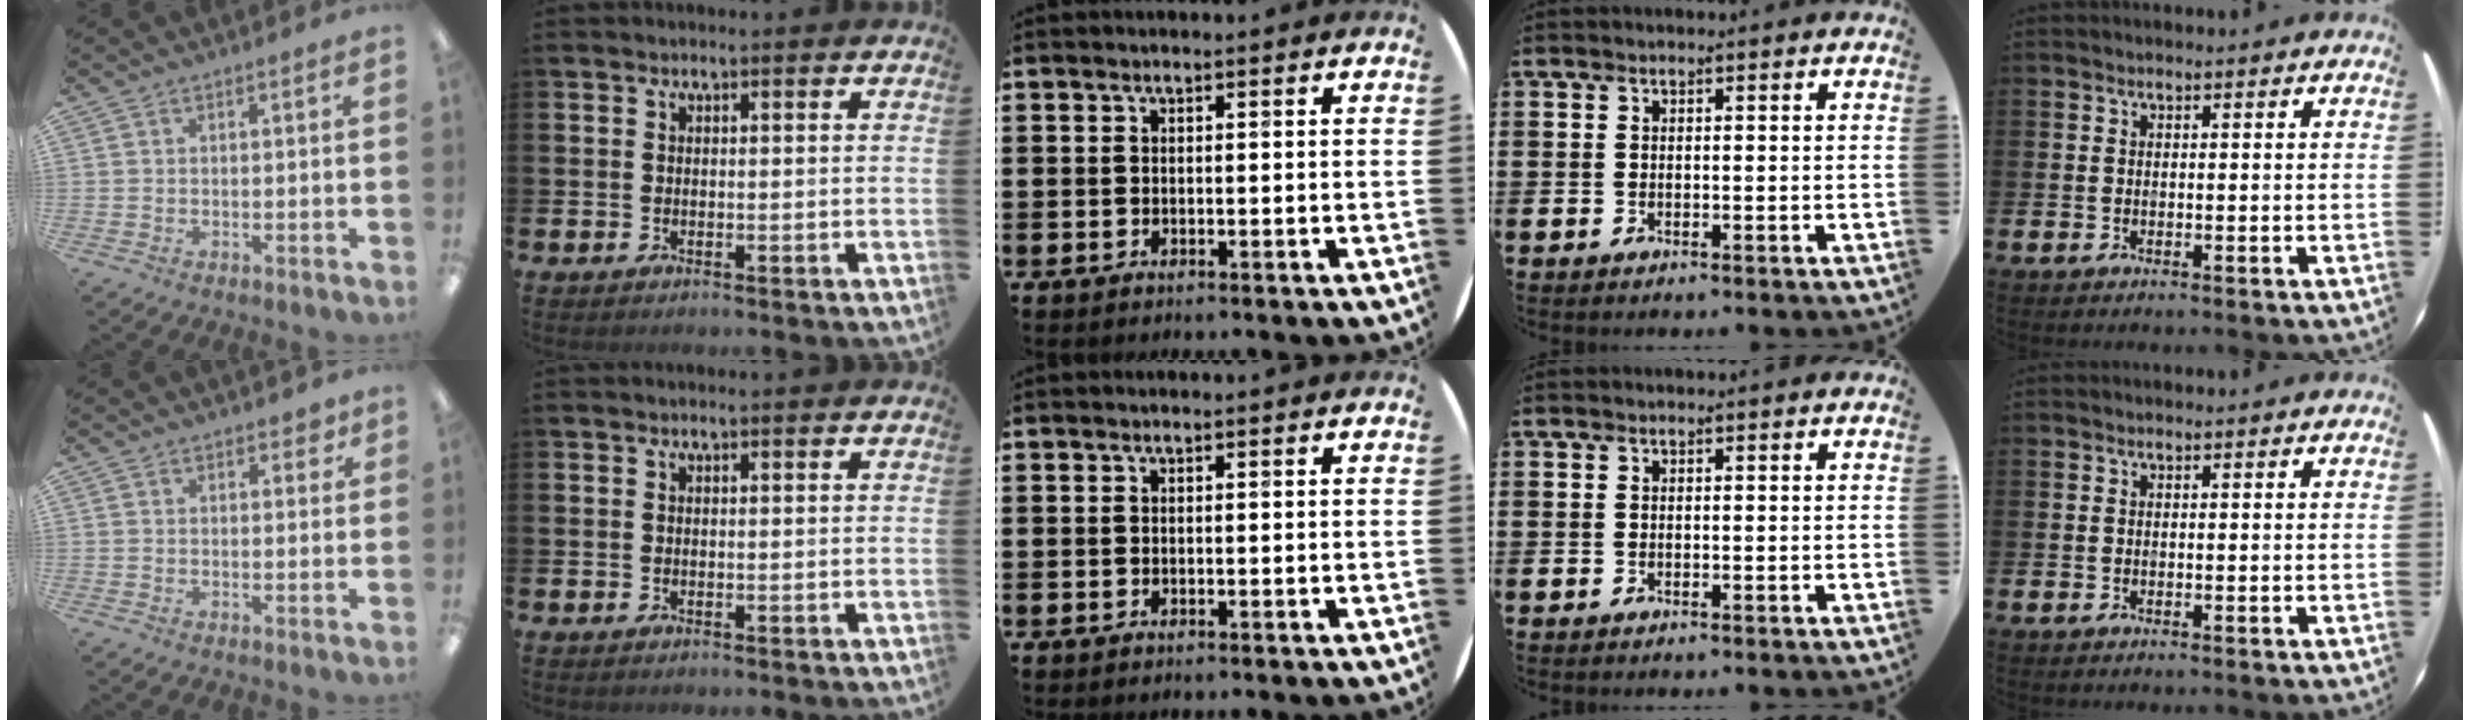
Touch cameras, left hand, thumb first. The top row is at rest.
{"thumb": {"total": 2.2, "force": [1.6, 1.2, 0.9], "torque": [-0.003, -0.003, 0.025]}}